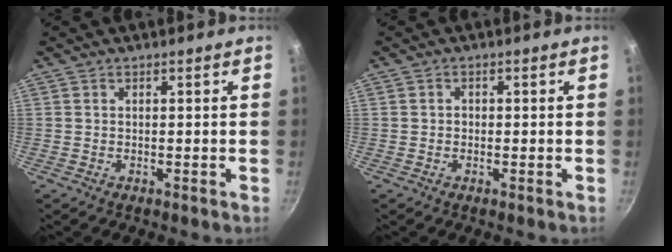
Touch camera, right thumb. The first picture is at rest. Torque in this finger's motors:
{"motor_torque": [0.37, -0.28, -0.02, -0.15, 0.00]}